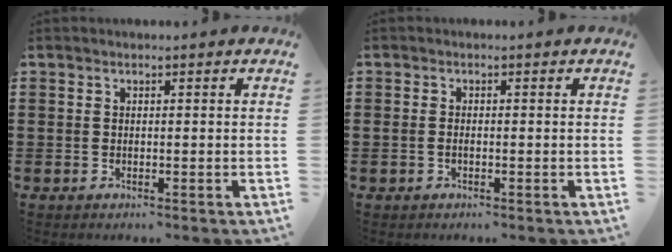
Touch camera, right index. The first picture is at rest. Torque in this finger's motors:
{"motor_torque": [-0.34, 0.13, -0.01, -0.01]}